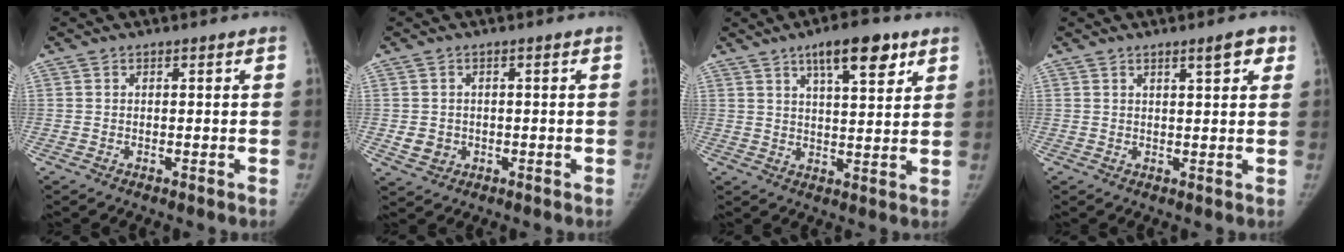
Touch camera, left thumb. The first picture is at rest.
{"total": 3.2, "force": [-0.6, 2.9, 1.3], "torque": [-0.009, 0.003, -0.002]}
{"total": 10.4, "force": [6.1, 3.4, 7.7], "torque": [-0.095, -0.027, 0.092]}
{"total": 4.1, "force": [2.3, 1.0, 3.2], "torque": [-0.034, -0.009, 0.032]}